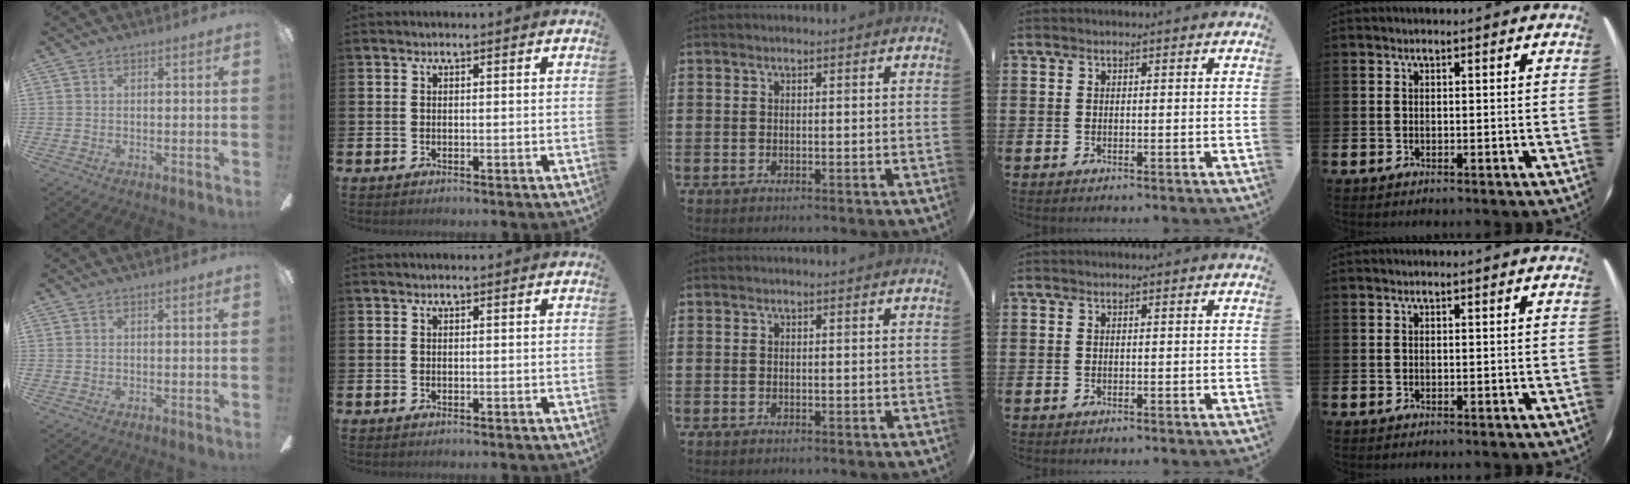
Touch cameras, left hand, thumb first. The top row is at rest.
{}